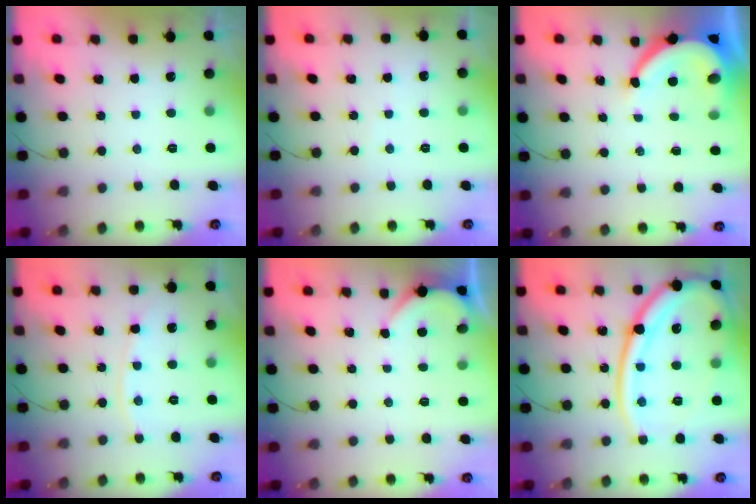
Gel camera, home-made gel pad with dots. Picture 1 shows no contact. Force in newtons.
{"total": 3.0, "press": 3.0, "slide": 0.4}
{"total": 9.3, "press": 9.3, "slide": 1.3}
{"total": 5.4, "press": 5.4, "slide": 0.6}
{"total": 2.7, "press": 2.6, "slide": 0.4}
{"total": 21.5, "press": 21.4, "slide": 2.5}